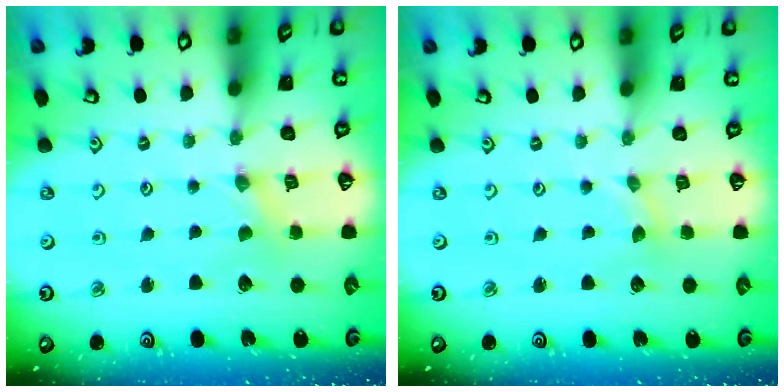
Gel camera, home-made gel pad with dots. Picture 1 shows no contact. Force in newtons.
{"total": 0.0}